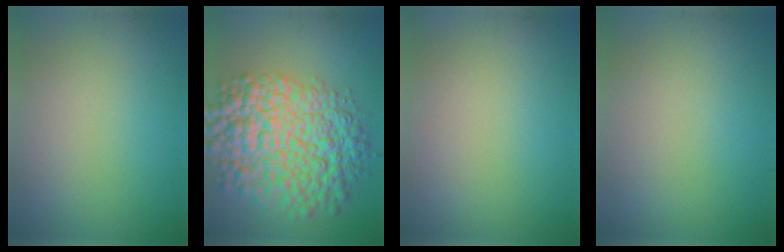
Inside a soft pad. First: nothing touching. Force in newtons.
{"total": 12.5, "press": 12.5, "slide": 0.3}
{"total": 0.0}
{"total": 0.0}